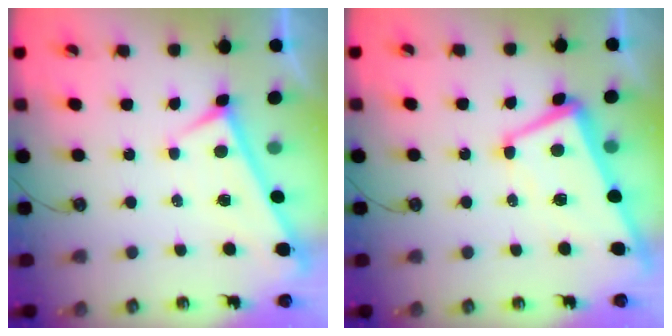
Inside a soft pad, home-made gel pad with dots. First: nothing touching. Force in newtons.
{"total": 2.9, "press": 2.8, "slide": 0.9}